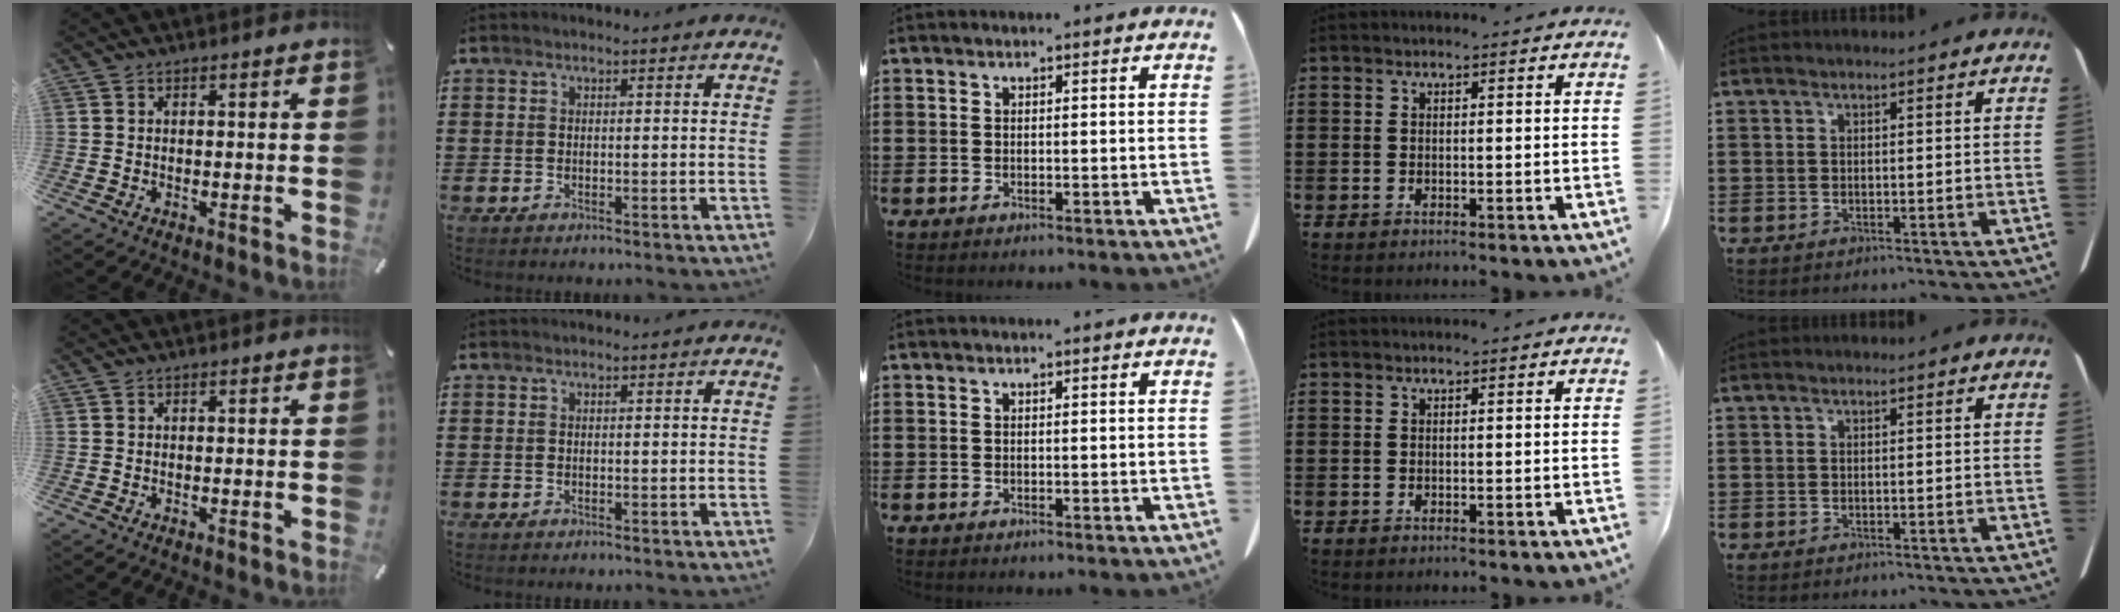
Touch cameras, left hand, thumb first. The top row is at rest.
{}